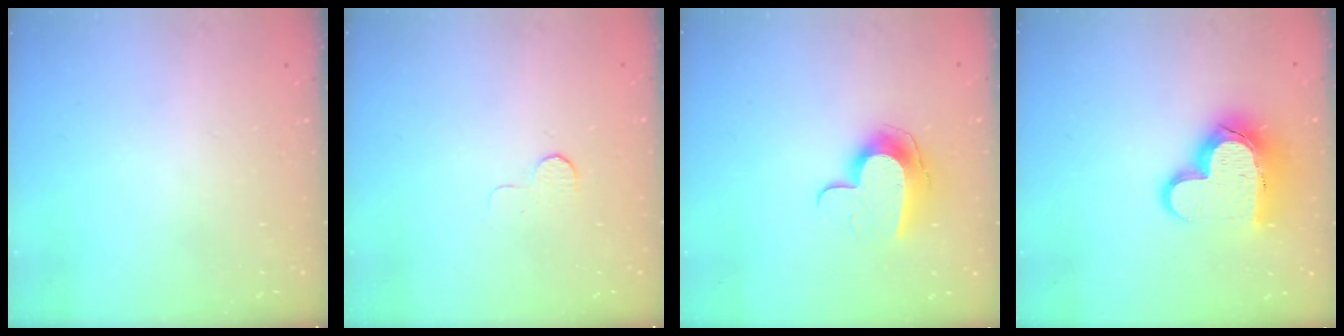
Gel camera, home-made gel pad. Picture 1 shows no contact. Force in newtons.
{"total": 3.7, "press": 3.7, "slide": 0.3}
{"total": 10.7, "press": 10.7, "slide": 0.5}
{"total": 15.5, "press": 15.5, "slide": 1.3}